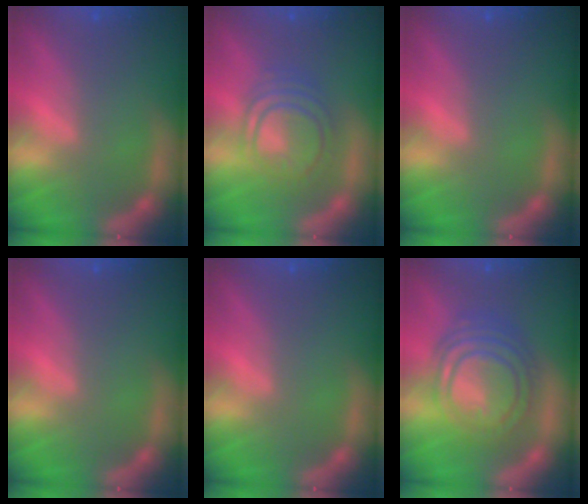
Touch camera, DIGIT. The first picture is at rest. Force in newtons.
{"total": 6.5}
{"total": 0.0}
{"total": 0.0}
{"total": 0.0}
{"total": 10.0}